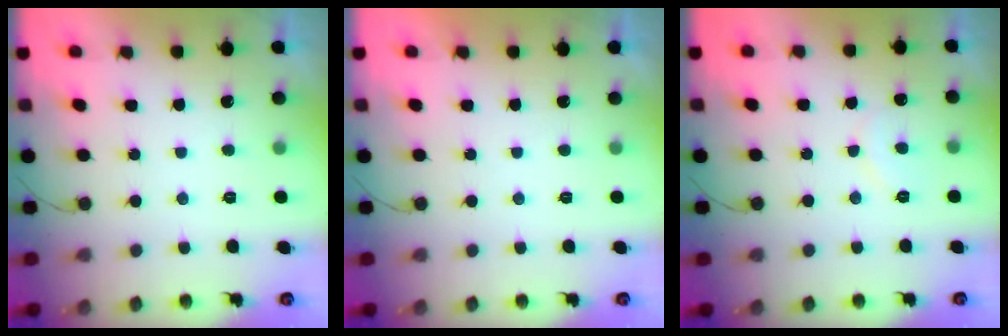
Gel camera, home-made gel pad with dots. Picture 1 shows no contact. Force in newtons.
{"total": 1.7, "press": 1.7, "slide": 0.0}
{"total": 6.9, "press": 6.8, "slide": 0.4}